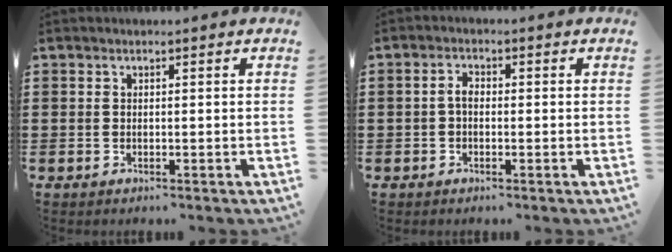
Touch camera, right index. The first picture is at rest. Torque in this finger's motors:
{"motor_torque": [0.51, -0.43, 0.22, 0.07]}